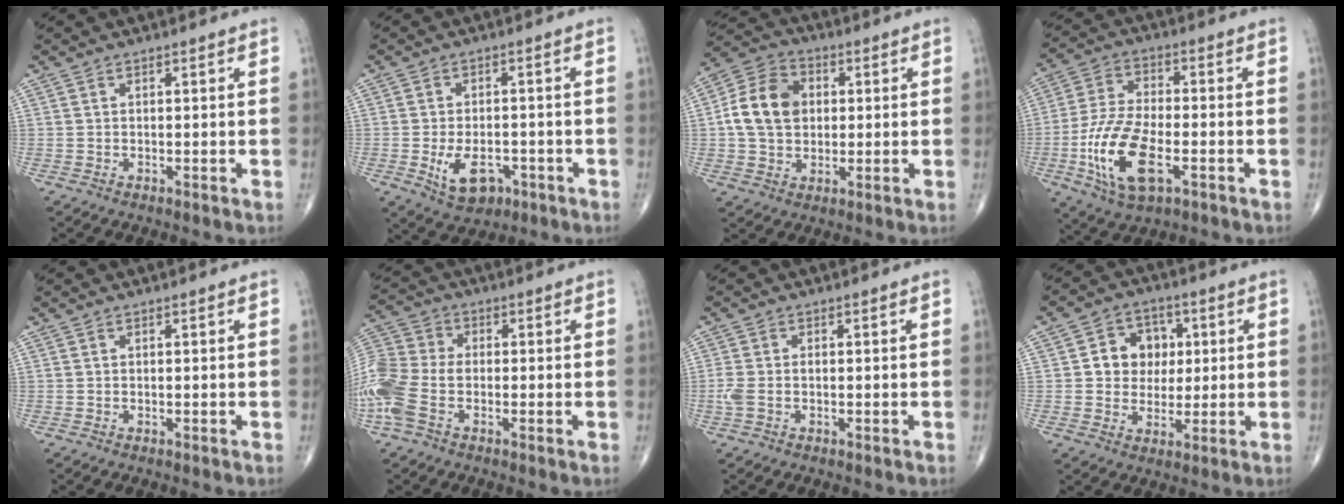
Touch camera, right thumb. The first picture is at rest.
{"total": 7.6, "force": [-2.8, 4.8, 5.3], "torque": [-0.074, 0.008, -0.035]}
{"total": 11.7, "force": [1.0, 9.0, 7.5], "torque": [-0.119, 0.016, 0.012]}
{"total": 14.8, "force": [-4.7, 6.8, 12.3], "torque": [-0.250, 0.011, -0.084]}
{"total": 0.0}
{"total": 12.1, "force": [-3.5, 7.6, 8.8], "torque": [-0.226, 0.016, -0.076]}
{"total": 3.1, "force": [-0.6, 1.8, 2.4], "torque": [-0.073, 0.006, -0.012]}
{"total": 9.1, "force": [1.5, 7.8, 4.6], "torque": [-0.021, 0.004, 0.021]}